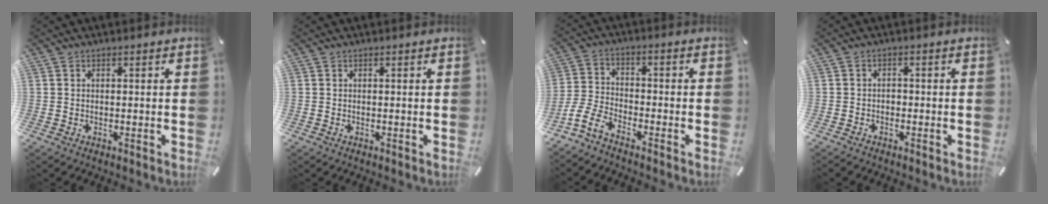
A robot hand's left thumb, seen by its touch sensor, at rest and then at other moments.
{"total": 0.0}
{"total": 7.2, "force": [-5.4, 3.2, 3.4], "torque": [-0.081, 0.013, -0.108]}
{"total": 1.4, "force": [-1.0, 0.8, 0.4], "torque": [-0.010, 0.008, -0.022]}